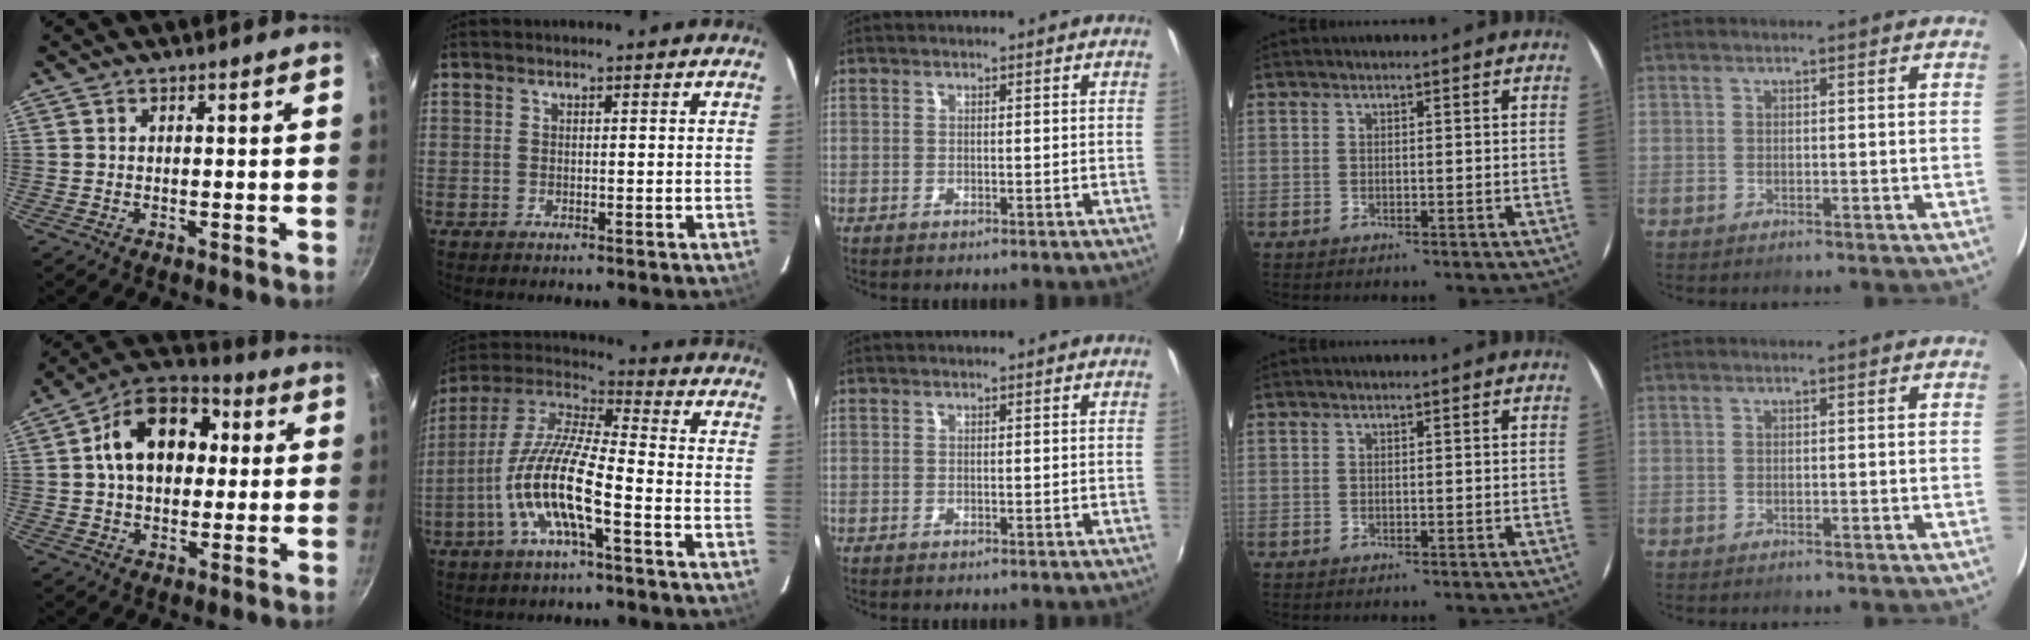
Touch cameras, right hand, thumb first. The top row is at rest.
{"thumb": {"total": 16.7, "force": [2.8, 11.7, 11.6], "torque": [-0.153, 0.029, 0.026]}, "index": {"total": 14.4, "force": [-5.4, 2.7, 13.0], "torque": [-0.261, -0.002, -0.112]}}